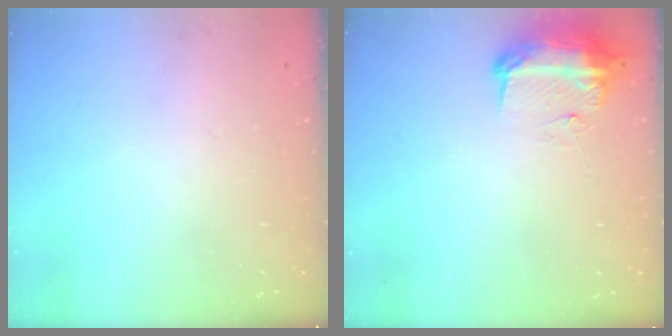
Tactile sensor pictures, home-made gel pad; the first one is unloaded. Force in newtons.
{"total": 11.4, "press": 11.4, "slide": 1.1}